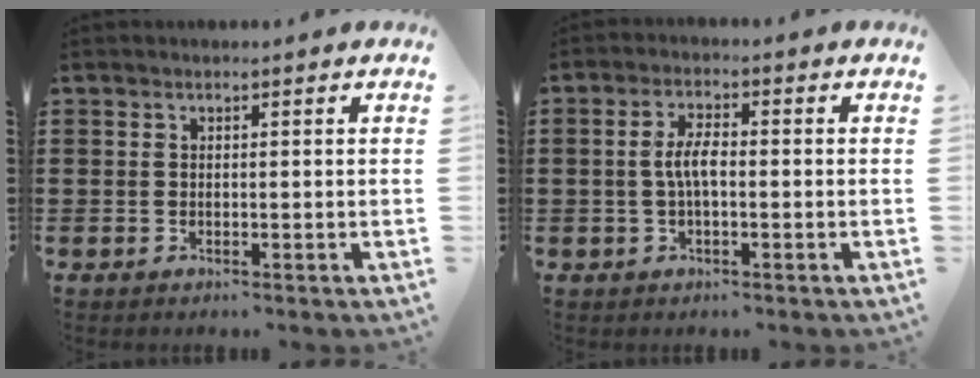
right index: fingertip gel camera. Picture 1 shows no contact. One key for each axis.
{"total": 4.2, "fx": -0.4, "fy": 1.5, "fz": 4.0, "tx": -0.087, "ty": 0.000, "tz": -0.013}